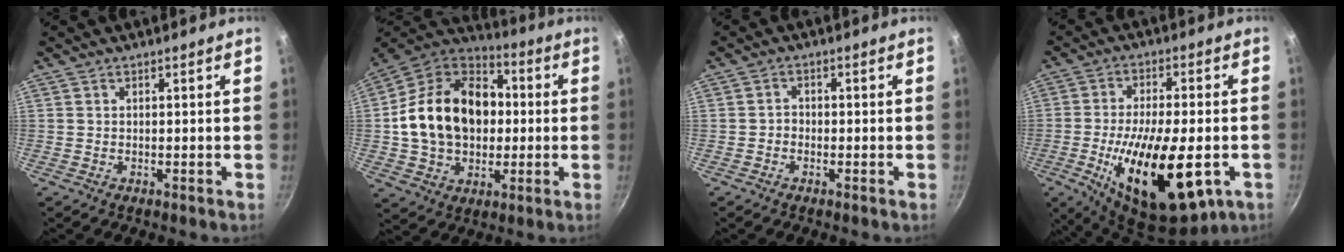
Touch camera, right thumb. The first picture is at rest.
{"total": 22.5, "force": [0.9, 16.8, 14.9], "torque": [-0.236, 0.039, 0.011]}
{"total": 1.5, "force": [-0.8, 1.2, 0.6], "torque": [-0.005, 0.010, -0.016]}
{"total": 21.2, "force": [-6.2, 8.5, 18.4], "torque": [-0.298, 0.001, -0.092]}